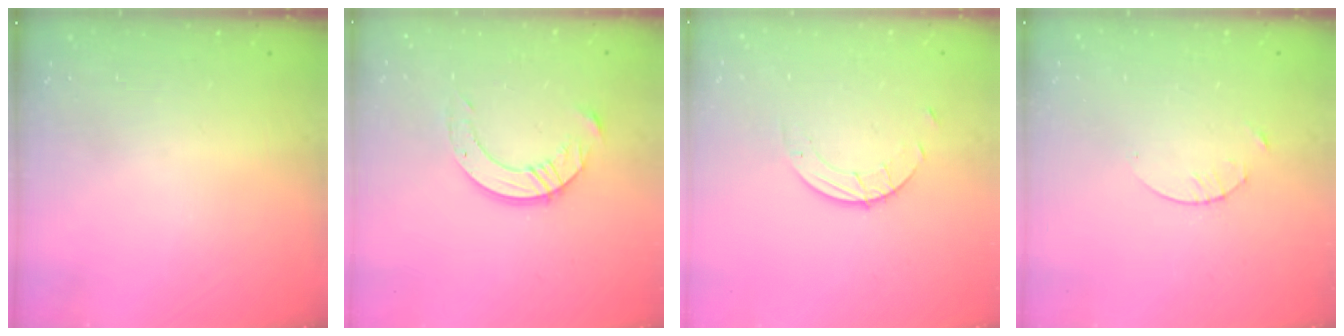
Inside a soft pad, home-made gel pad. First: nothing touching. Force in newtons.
{"total": 9.2, "press": 9.2, "slide": 0.7}
{"total": 2.5, "press": 2.5, "slide": 0.2}
{"total": 1.7, "press": 1.6, "slide": 0.2}